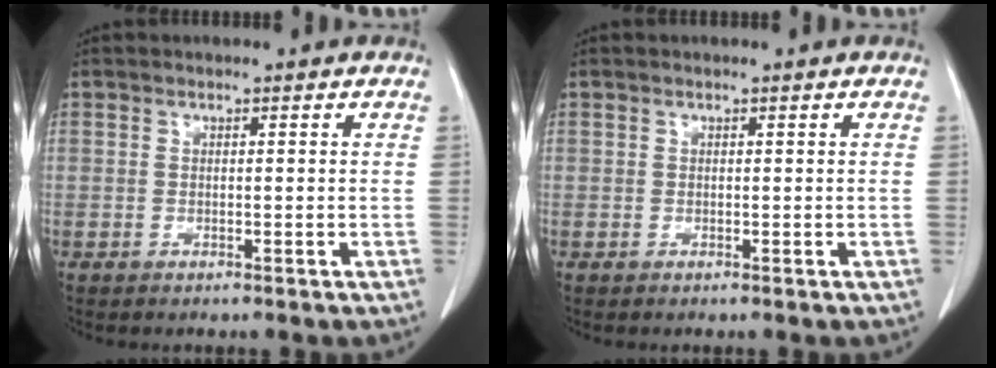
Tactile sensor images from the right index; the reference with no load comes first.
{"total": 0.0}